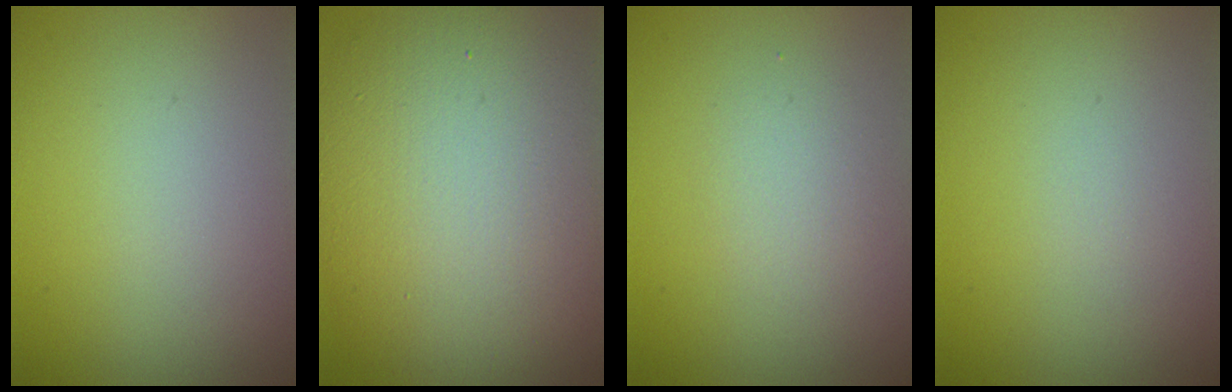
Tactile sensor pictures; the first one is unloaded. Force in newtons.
{"total": 13.3, "press": 13.2, "slide": 1.3}
{"total": 1.3, "press": 1.3, "slide": 0.1}
{"total": 0.0}